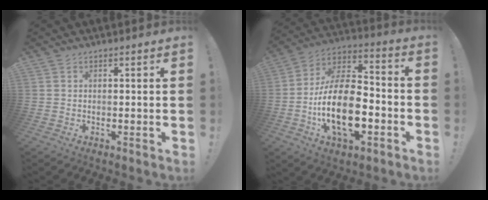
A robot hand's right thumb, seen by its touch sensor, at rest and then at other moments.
{"total": 21.9, "force": [-6.0, 11.9, 17.4], "torque": [-0.330, 0.030, -0.096]}